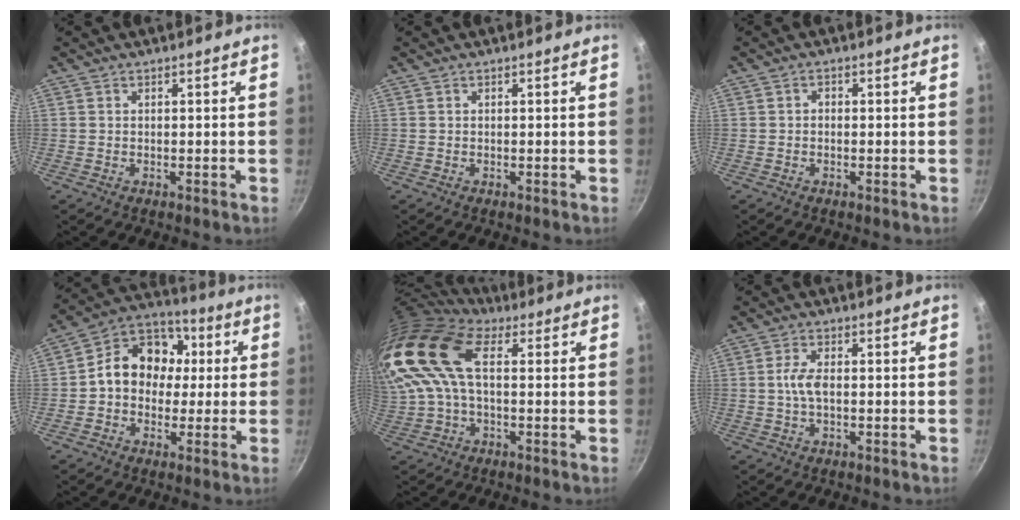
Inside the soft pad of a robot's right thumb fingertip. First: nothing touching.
{"total": 0.0}
{"total": 0.8, "force": [-0.3, 0.6, 0.4], "torque": [-0.007, 0.005, -0.006]}
{"total": 10.8, "force": [0.8, 8.7, 6.4], "torque": [-0.052, 0.025, -0.008]}
{"total": 16.4, "force": [4.4, 8.7, 13.1], "torque": [-0.263, 0.020, 0.078]}
{"total": 3.9, "force": [-0.2, 1.8, 3.5], "torque": [-0.074, 0.008, -0.008]}